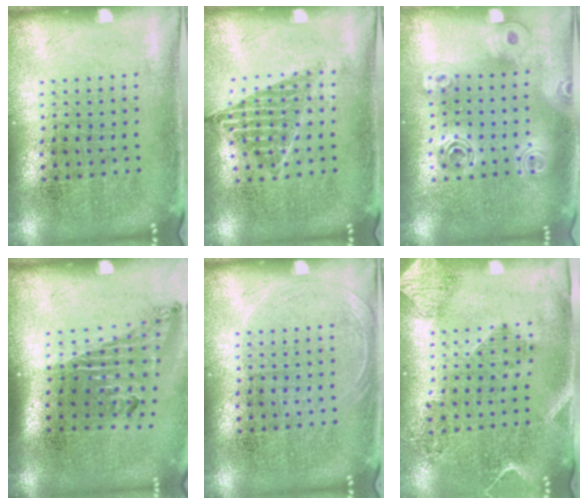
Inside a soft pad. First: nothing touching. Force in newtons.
{"total": 0.9, "press": 0.9, "slide": 0.2}
{"total": 1.6, "press": 1.4, "slide": 0.7}
{"total": 1.7, "press": 1.1, "slide": 1.3}
{"total": 0.9, "press": 0.8, "slide": 0.3}
{"total": 1.9, "press": 1.7, "slide": 1.0}